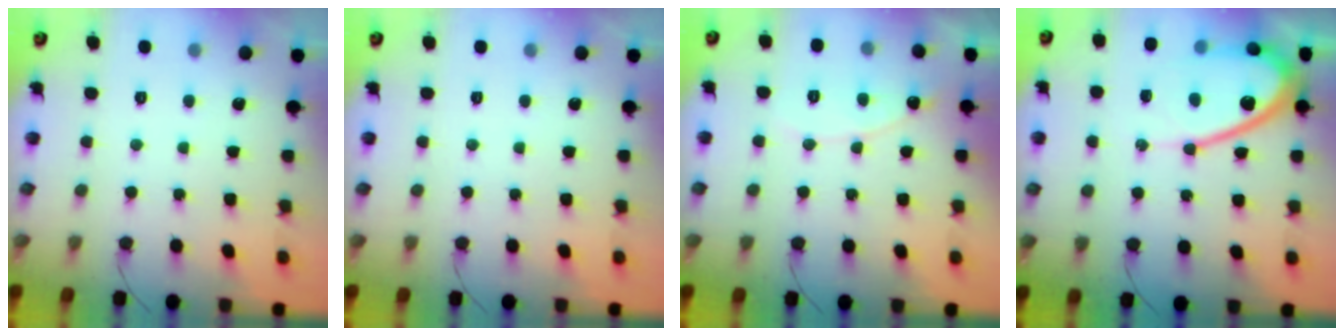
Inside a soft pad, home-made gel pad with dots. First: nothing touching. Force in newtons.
{"total": 0.0}
{"total": 8.3, "press": 8.3, "slide": 0.5}
{"total": 12.6, "press": 12.5, "slide": 1.2}